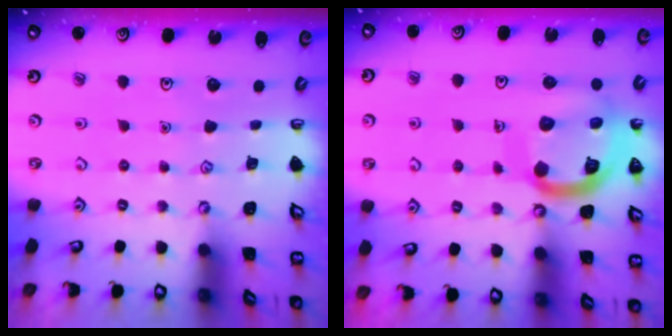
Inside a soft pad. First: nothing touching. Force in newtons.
{"total": 17.4, "press": 17.3, "slide": 1.9}